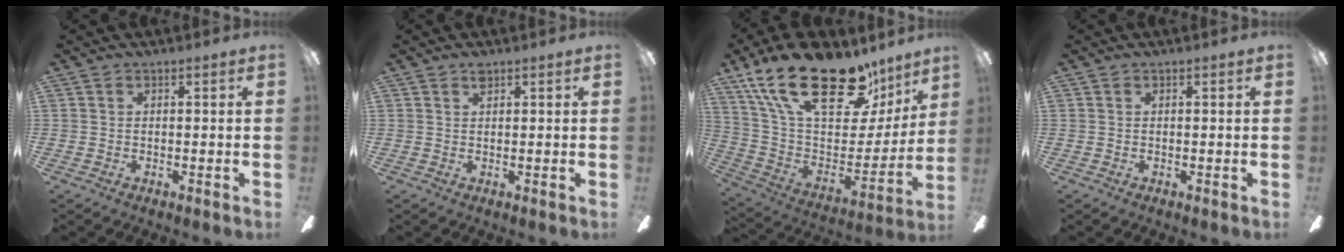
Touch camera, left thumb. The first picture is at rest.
{"total": 1.4, "force": [1.0, 0.6, 0.7], "torque": [-0.017, 0.002, 0.019]}
{"total": 28.9, "force": [18.3, 12.9, 18.2], "torque": [-0.312, -0.117, 0.323]}
{"total": 0.0}